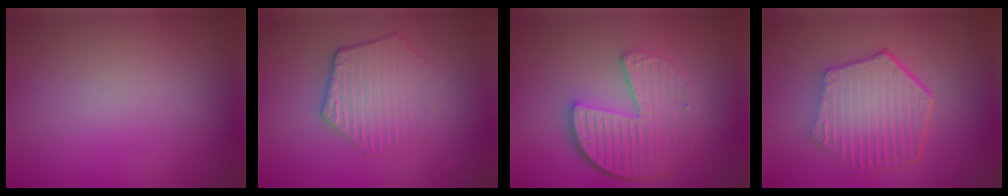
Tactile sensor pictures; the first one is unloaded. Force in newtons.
{"total": 3.3, "press": 3.1, "slide": 1.3}
{"total": 6.1, "press": 4.4, "slide": 4.2}
{"total": 6.5, "press": 4.8, "slide": 4.3}